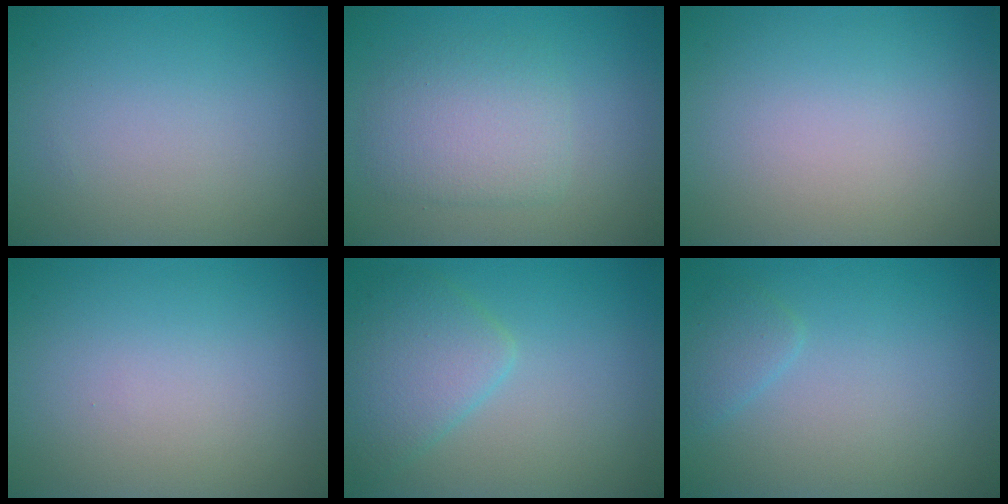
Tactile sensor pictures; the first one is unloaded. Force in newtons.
{"total": 3.7, "press": 3.7, "slide": 0.3}
{"total": 0.0}
{"total": 0.0}
{"total": 3.9, "press": 3.9, "slide": 0.1}
{"total": 1.4, "press": 1.4, "slide": 0.1}